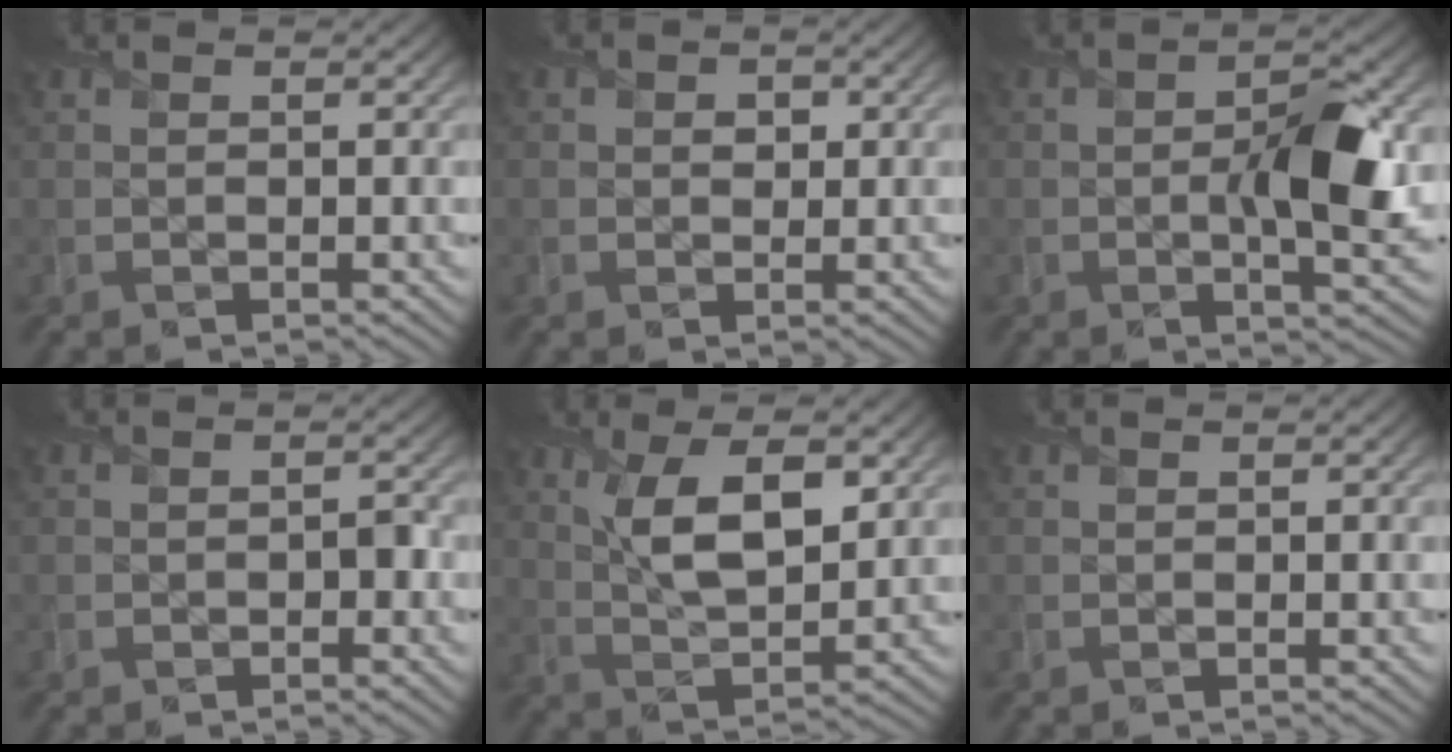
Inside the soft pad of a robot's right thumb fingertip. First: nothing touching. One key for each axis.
{"total": 1.5, "fx": 0.3, "fy": 1.3, "fz": 0.7, "tx": -0.009, "ty": -0.007, "tz": 0.001}
{"total": 7.2, "fx": -0.4, "fy": 2.6, "fz": 6.7, "tx": -0.101, "ty": -0.002, "tz": -0.004}
{"total": 1.4, "fx": -0.6, "fy": 1.0, "fz": 0.7, "tx": -0.011, "ty": -0.003, "tz": -0.009}
{"total": 8.5, "fx": 2.9, "fy": 3.6, "fz": 7.1, "tx": -0.139, "ty": 0.001, "tz": 0.052}
{"total": 0.0}